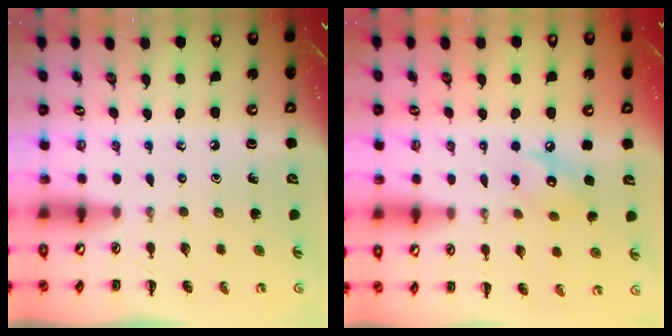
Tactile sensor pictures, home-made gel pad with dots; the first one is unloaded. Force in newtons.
{"total": 7.3, "press": 7.3, "slide": 0.9}